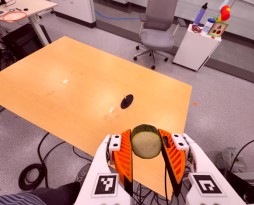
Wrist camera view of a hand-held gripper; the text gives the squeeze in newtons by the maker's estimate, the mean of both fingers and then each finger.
{"total": 13.5, "left": 13.7, "right": 13.2}